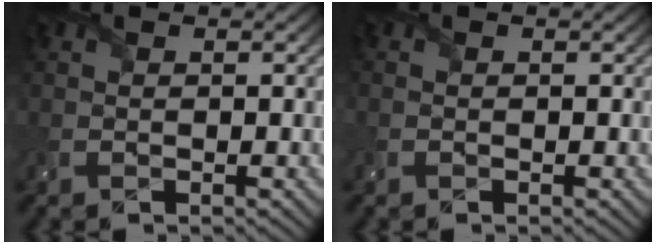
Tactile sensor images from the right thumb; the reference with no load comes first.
{"total": 0.6, "force": [-0.4, 0.3, 0.4], "torque": [-0.011, -0.002, -0.009]}